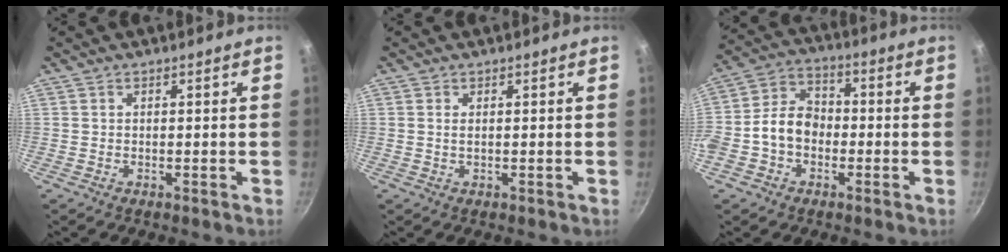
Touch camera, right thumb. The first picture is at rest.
{"total": 1.1, "force": [0.2, 0.5, 0.9], "torque": [-0.017, 0.000, 0.003]}
{"total": 10.1, "force": [-2.0, 7.7, 6.2], "torque": [-0.084, 0.037, -0.054]}